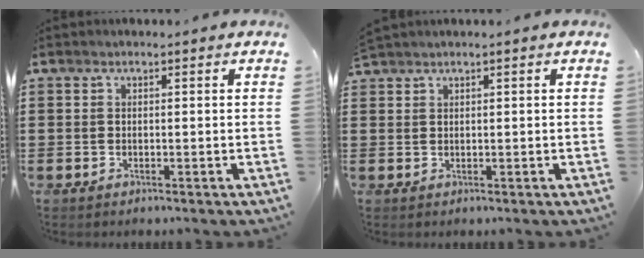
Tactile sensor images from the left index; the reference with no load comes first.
{"total": 1.0, "force": [1.0, -0.1, 0.2], "torque": [-0.007, 0.000, 0.020]}